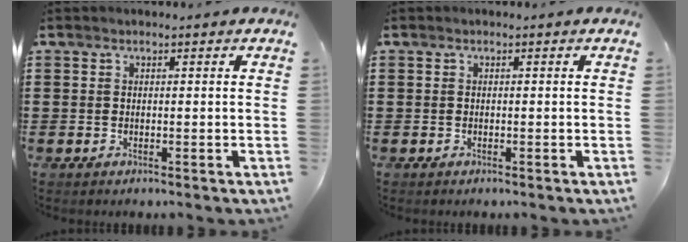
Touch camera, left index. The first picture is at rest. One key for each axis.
{"total": 0.0}